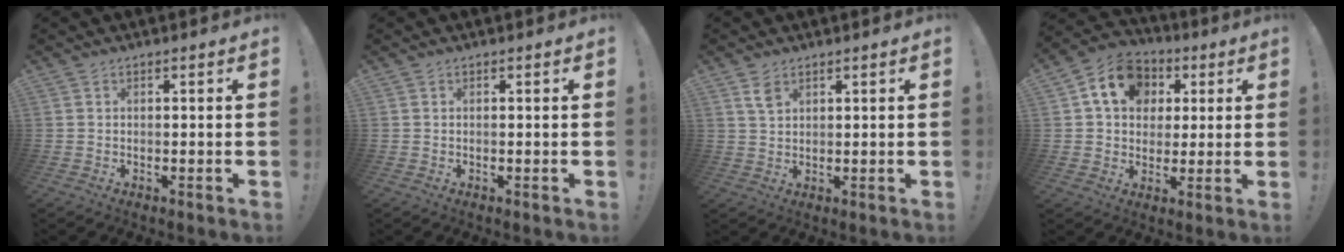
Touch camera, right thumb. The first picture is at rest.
{"total": 0.0}
{"total": 3.7, "force": [2.3, 1.9, 2.2], "torque": [-0.035, -0.008, 0.041]}
{"total": 14.0, "force": [4.6, 11.2, 7.1], "torque": [-0.103, -0.004, 0.091]}